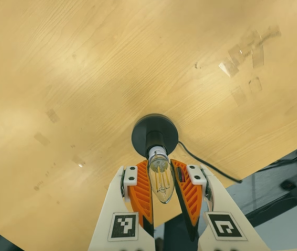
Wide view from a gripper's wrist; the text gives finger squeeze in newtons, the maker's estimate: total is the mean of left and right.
{"total": 13.0, "left": 12.9, "right": 13.1}